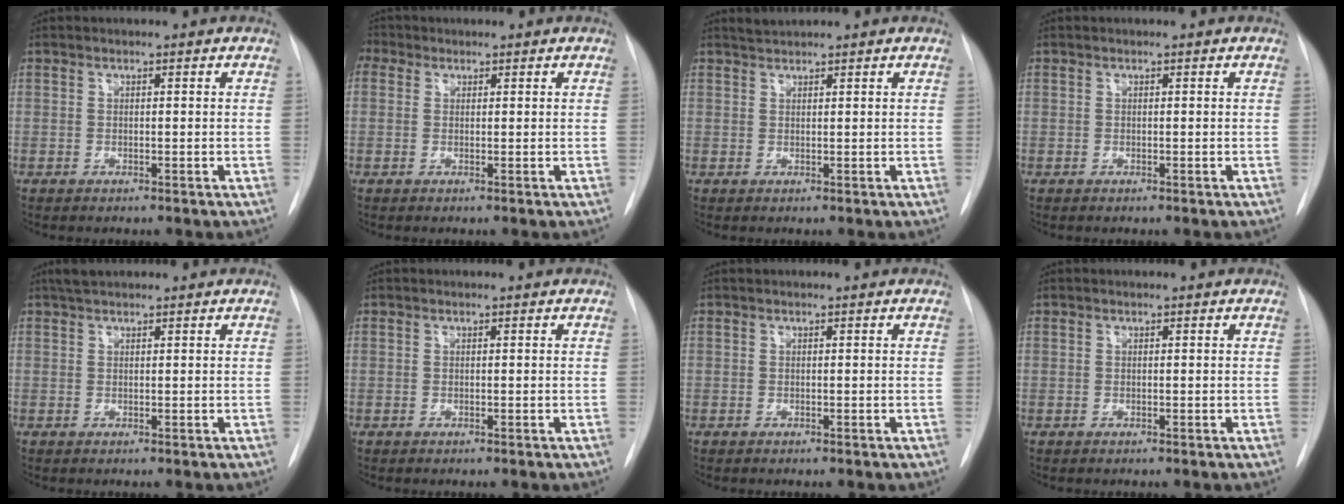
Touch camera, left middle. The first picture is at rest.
{"total": 2.9, "force": [1.3, 2.4, 0.9], "torque": [-0.021, 0.016, 0.022]}
{"total": 1.2, "force": [1.2, -0.2, -0.1], "torque": [-0.005, 0.005, 0.028]}
{"total": 0.0}
{"total": 2.1, "force": [1.8, 0.5, 0.9], "torque": [-0.020, 0.013, 0.034]}
{"total": 0.0}
{"total": 0.0}
{"total": 0.0}